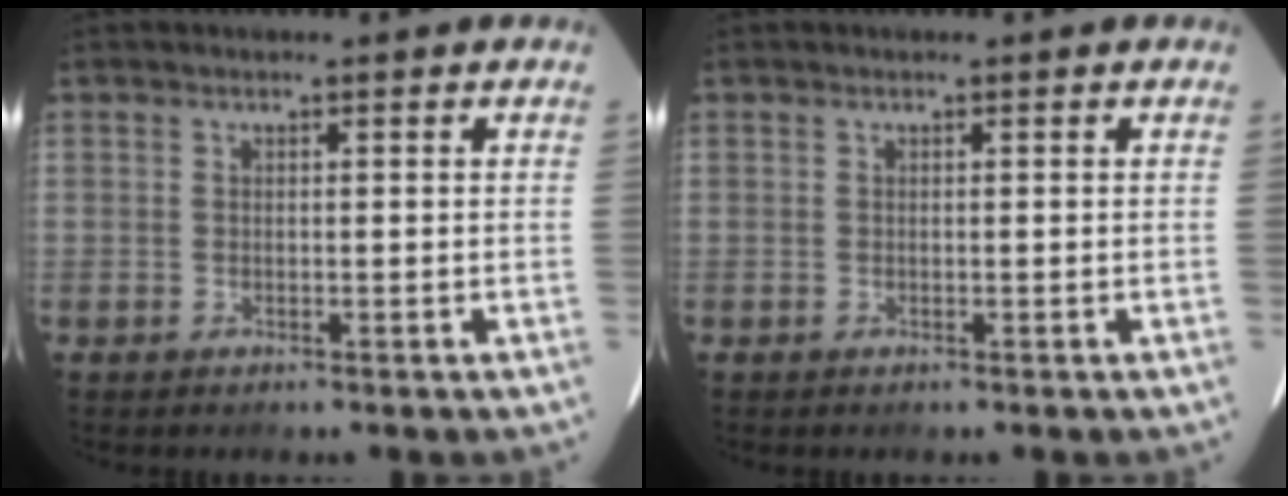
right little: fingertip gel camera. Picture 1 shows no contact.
{"total": 0.0}